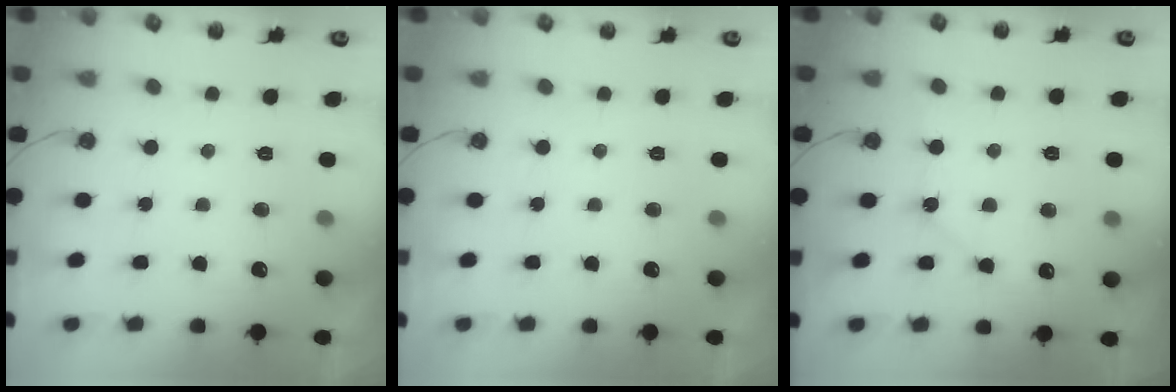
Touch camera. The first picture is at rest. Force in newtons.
{"total": 0.0}
{"total": 6.7, "press": 6.6, "slide": 0.8}